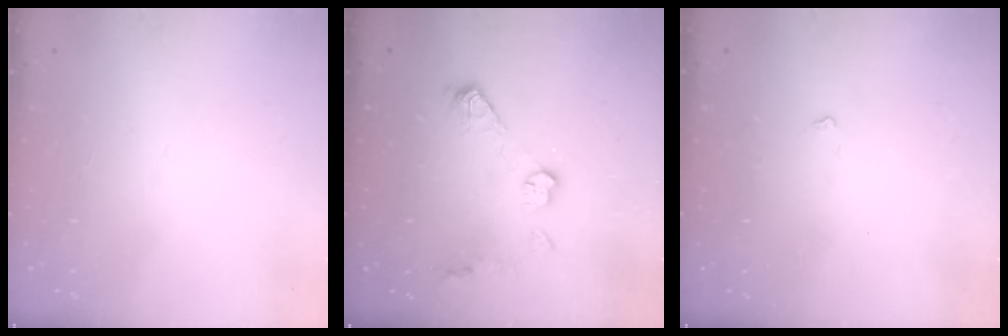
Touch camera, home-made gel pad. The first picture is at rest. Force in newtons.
{"total": 8.6, "press": 8.6, "slide": 0.4}
{"total": 2.4, "press": 2.3, "slide": 0.4}